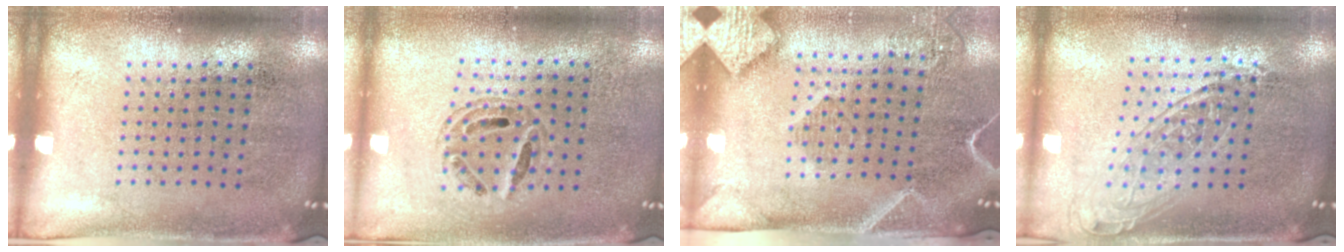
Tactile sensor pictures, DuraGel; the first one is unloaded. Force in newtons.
{"total": 0.8, "press": 0.7, "slide": 0.2}
{"total": 2.5, "press": 1.9, "slide": 1.7}
{"total": 1.8, "press": 1.4, "slide": 1.1}